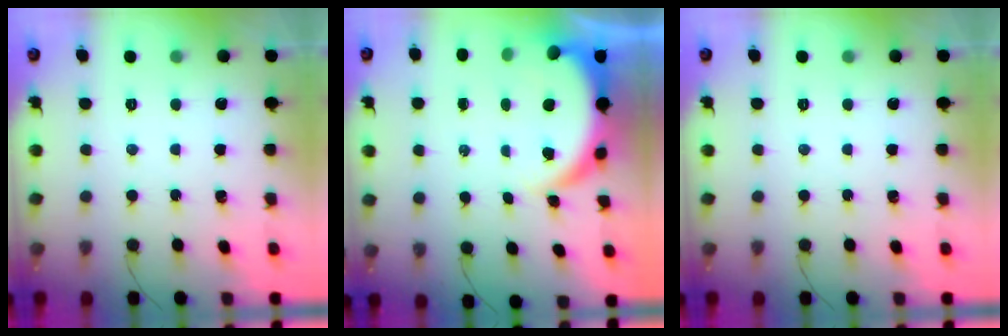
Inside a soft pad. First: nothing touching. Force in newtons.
{"total": 6.0, "press": 6.0, "slide": 0.1}
{"total": 0.0}